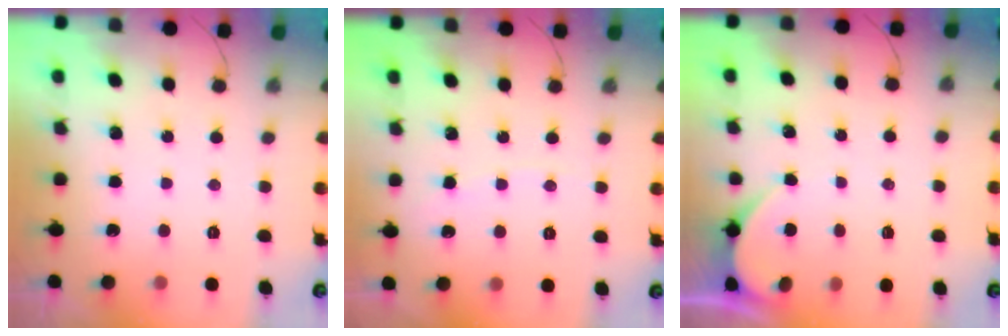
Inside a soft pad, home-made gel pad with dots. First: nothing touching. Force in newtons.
{"total": 3.3, "press": 3.3, "slide": 0.3}
{"total": 1.3, "press": 1.3, "slide": 0.1}